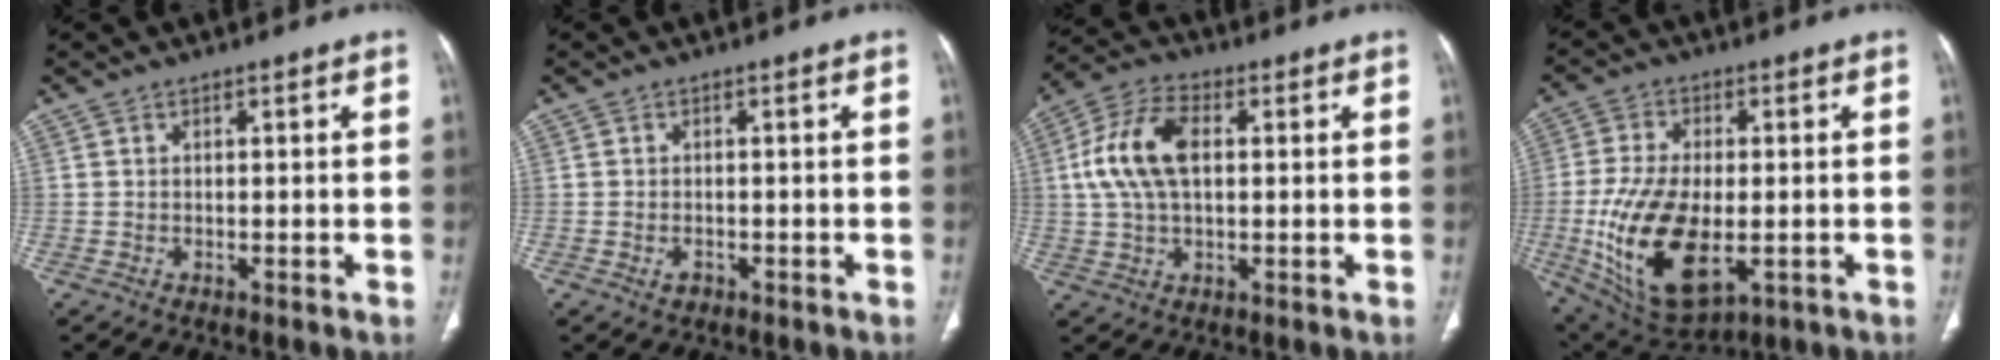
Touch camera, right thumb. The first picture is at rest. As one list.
[{"total": 1.6, "force": [-0.7, 1.1, 0.9], "torque": [-0.014, 0.006, -0.008]}, {"total": 11.9, "force": [1.7, 6.8, 9.6], "torque": [-0.197, 0.020, 0.028]}, {"total": 18.6, "force": [-3.6, 9.8, 15.4], "torque": [-0.299, -0.011, -0.043]}]